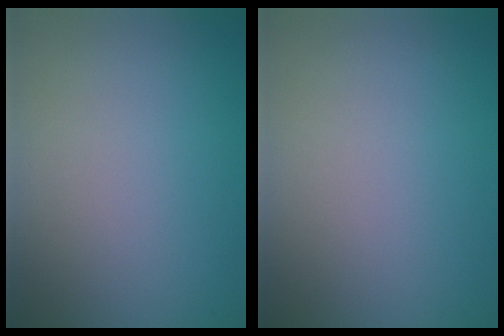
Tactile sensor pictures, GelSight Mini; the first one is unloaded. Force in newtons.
{"total": 0.0}